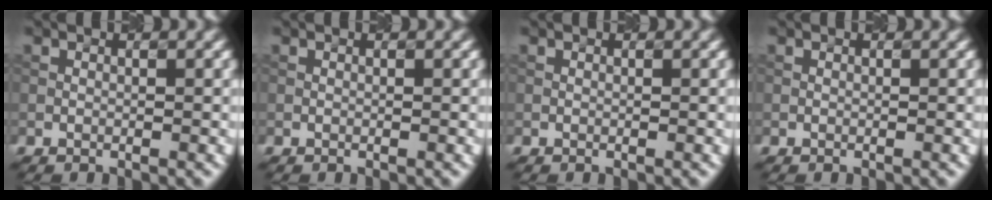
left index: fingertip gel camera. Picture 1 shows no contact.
{"total": 0.0}
{"total": 0.0}
{"total": 0.0}